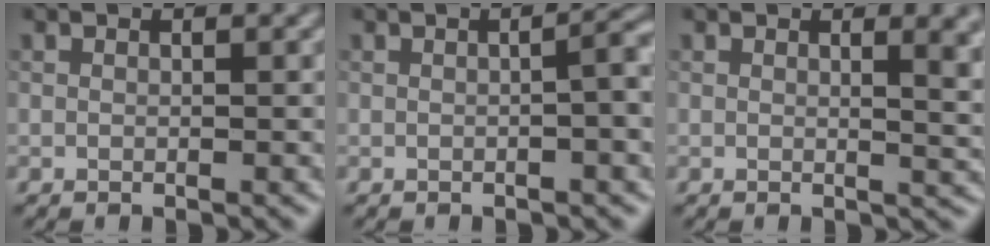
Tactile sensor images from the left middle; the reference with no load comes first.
{"total": 3.5, "force": [-0.1, 1.0, 3.4], "torque": [-0.037, 0.014, -0.005]}
{"total": 4.3, "force": [1.4, 1.7, 3.6], "torque": [-0.024, 0.001, 0.019]}